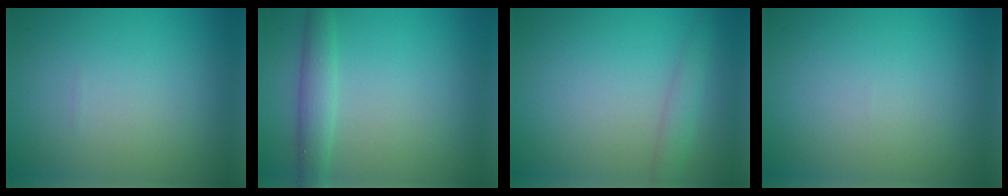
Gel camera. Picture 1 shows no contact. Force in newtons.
{"total": 2.6, "press": 2.6, "slide": 0.0}
{"total": 1.7, "press": 1.7, "slide": 0.1}
{"total": 0.0}